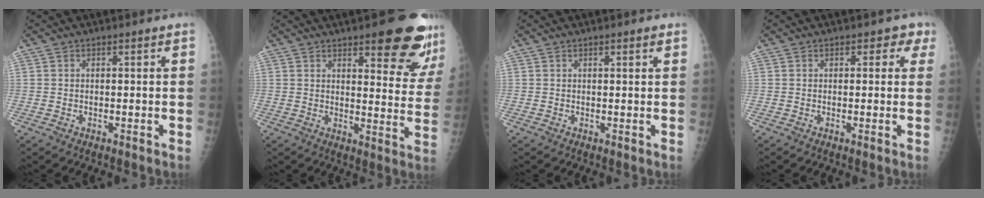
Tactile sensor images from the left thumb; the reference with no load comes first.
{"total": 16.8, "force": [10.6, 5.2, 11.9], "torque": [-0.112, -0.063, 0.128]}
{"total": 1.2, "force": [0.8, 0.3, 0.8], "torque": [-0.010, -0.002, 0.010]}
{"total": 2.7, "force": [1.3, 2.0, 1.2], "torque": [0.019, 0.000, 0.007]}